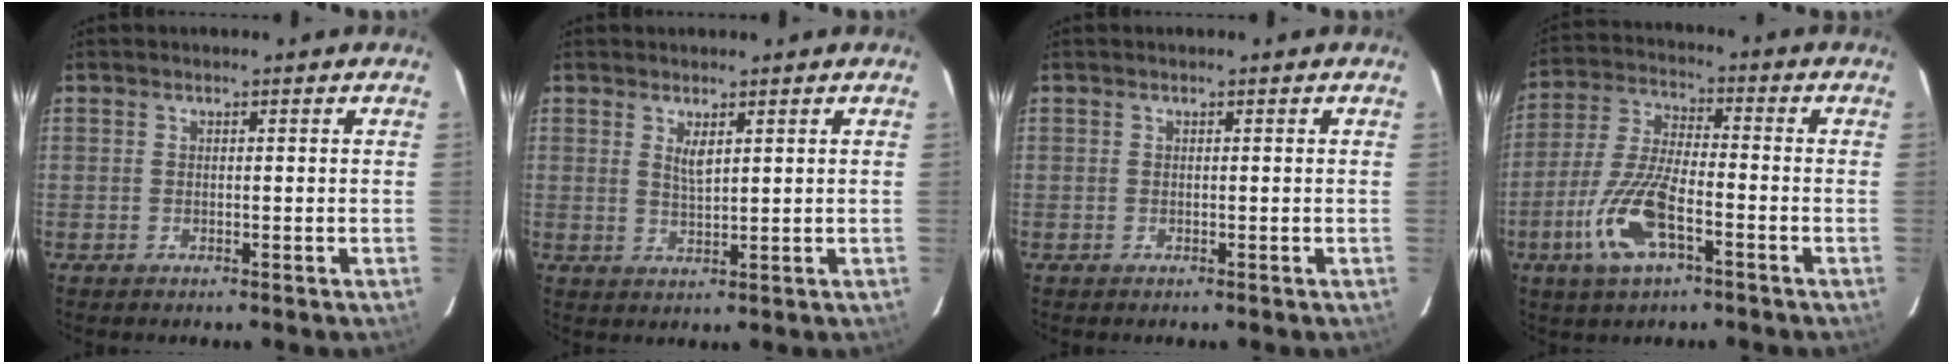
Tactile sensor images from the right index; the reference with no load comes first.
{"total": 2.7, "force": [1.3, 0.7, 2.2], "torque": [-0.039, -0.003, 0.024]}
{"total": 0.0}
{"total": 12.7, "force": [-5.7, 4.1, 10.5], "torque": [-0.229, -0.007, -0.112]}